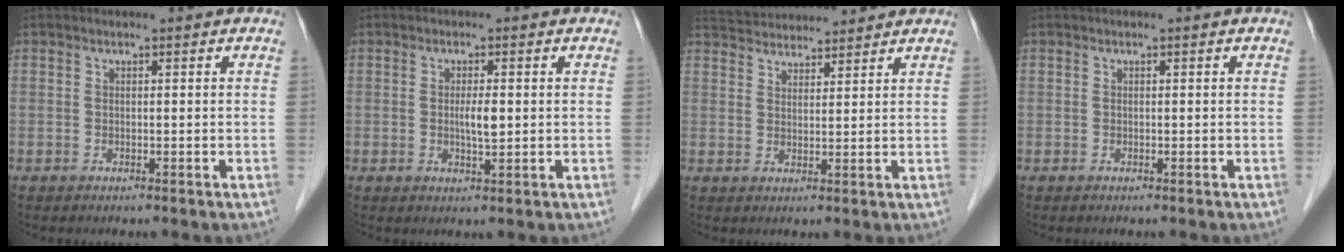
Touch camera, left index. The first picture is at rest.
{"total": 2.5, "force": [-0.1, 0.4, 2.4], "torque": [-0.045, -0.006, -0.001]}
{"total": 9.3, "force": [9.0, 1.6, 2.0], "torque": [-0.037, 0.031, 0.140]}
{"total": 0.0}